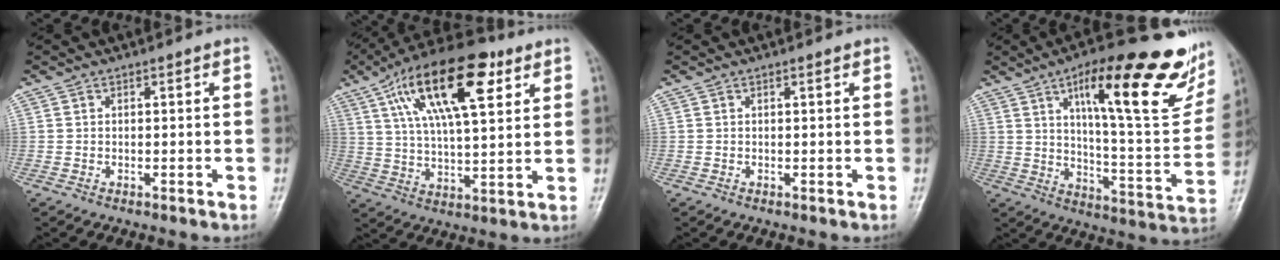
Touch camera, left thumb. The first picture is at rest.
{"total": 20.7, "force": [9.1, 8.3, 16.7], "torque": [-0.273, -0.007, 0.153]}
{"total": 0.5, "force": [0.4, 0.2, 0.4], "torque": [-0.006, -0.002, 0.004]}
{"total": 27.7, "force": [14.1, 7.6, 22.6], "torque": [-0.285, -0.041, 0.213]}